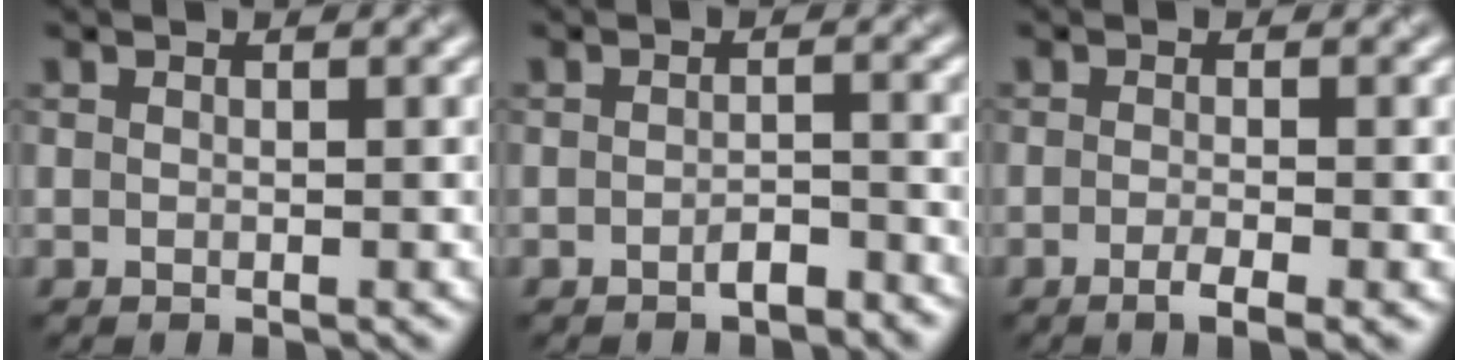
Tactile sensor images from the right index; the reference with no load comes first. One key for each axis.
{"total": 1.6, "fx": -1.2, "fy": 0.5, "fz": 1.0, "tx": -0.016, "ty": 0.003, "tz": -0.022}
{"total": 2.6, "fx": -1.1, "fy": 0.7, "fz": 2.2, "tx": -0.030, "ty": -0.002, "tz": -0.022}